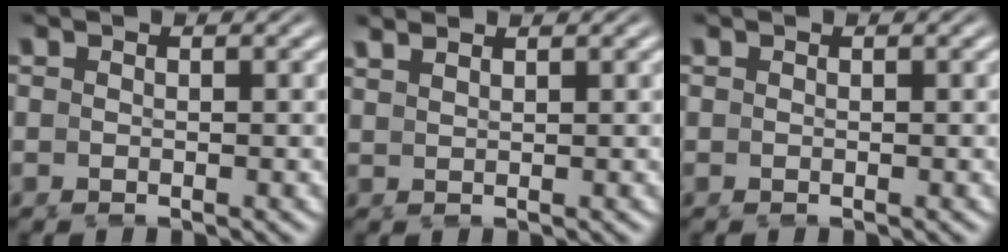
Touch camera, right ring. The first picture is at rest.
{"total": 1.2, "force": [1.2, 0.0, 0.3], "torque": [-0.004, 0.003, 0.024]}
{"total": 0.0}